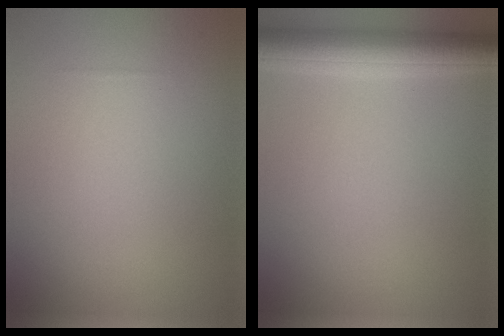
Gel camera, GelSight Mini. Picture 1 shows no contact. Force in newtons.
{"total": 5.1, "press": 5.1, "slide": 0.3}